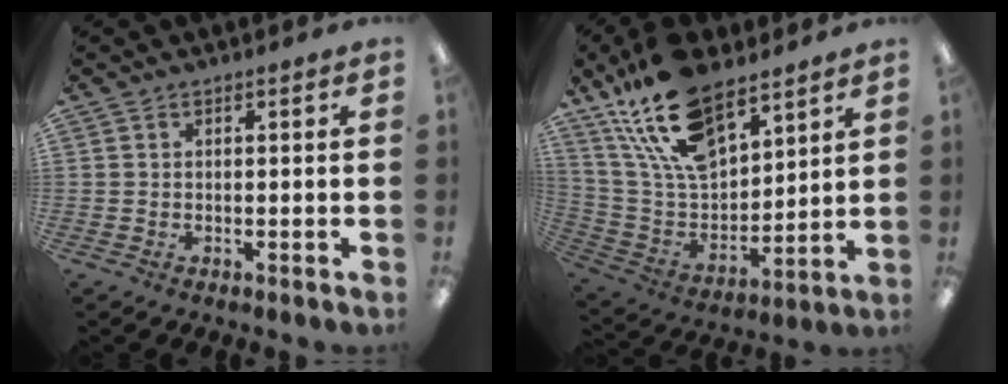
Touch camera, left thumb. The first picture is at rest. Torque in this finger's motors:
{"motor_torque": [1.10, 1.11, 1.40, -1.37, 0.33]}